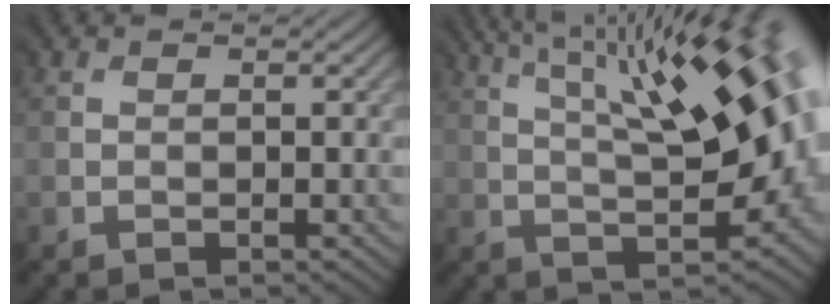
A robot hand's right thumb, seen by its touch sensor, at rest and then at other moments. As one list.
[{"total": 16.8, "force": [4.7, 5.6, 15.1], "torque": [-0.202, 0.048, 0.061]}]